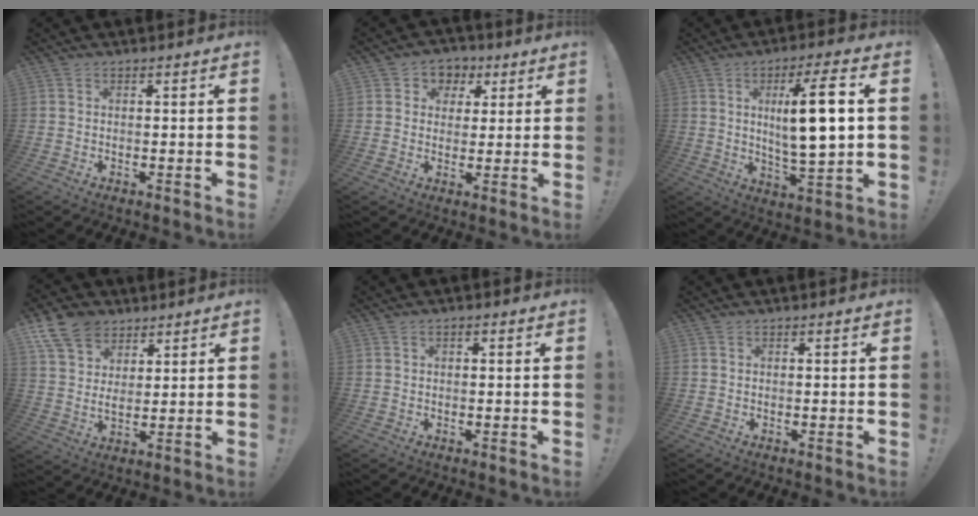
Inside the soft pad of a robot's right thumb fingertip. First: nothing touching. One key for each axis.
{"total": 5.8, "fx": 0.9, "fy": 5.6, "fz": 1.3, "tx": -0.006, "ty": -0.004, "tz": 0.020}
{"total": 14.5, "fx": 2.9, "fy": 2.8, "fz": 14.0, "tx": -0.230, "ty": -0.006, "tz": 0.034}
{"total": 11.2, "fx": 7.4, "fy": 7.3, "fz": 4.3, "tx": -0.081, "ty": -0.039, "tz": 0.147}
{"total": 0.5, "fx": -0.2, "fy": 0.3, "fz": 0.4, "tx": -0.013, "ty": 0.006, "tz": -0.004}
{"total": 0.0}